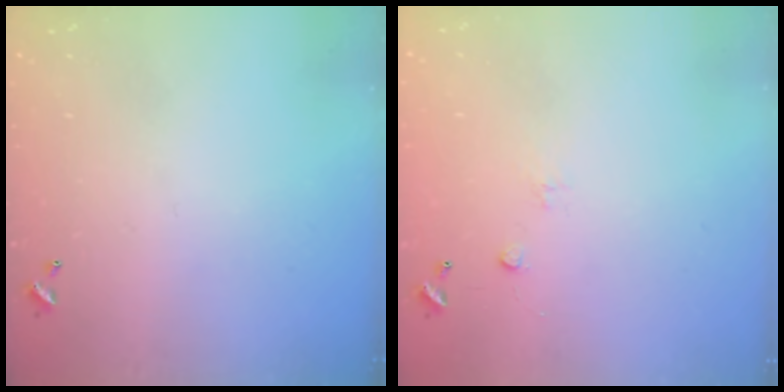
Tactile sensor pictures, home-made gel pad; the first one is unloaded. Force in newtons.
{"total": 4.9, "press": 4.9, "slide": 0.7}